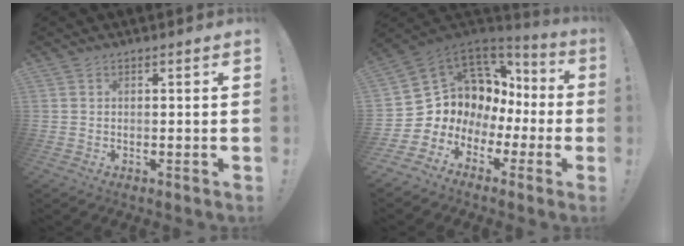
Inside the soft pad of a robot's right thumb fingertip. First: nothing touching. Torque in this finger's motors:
{"motor_torque": [0.47, 0.23, -0.12, -0.08, 0.13]}